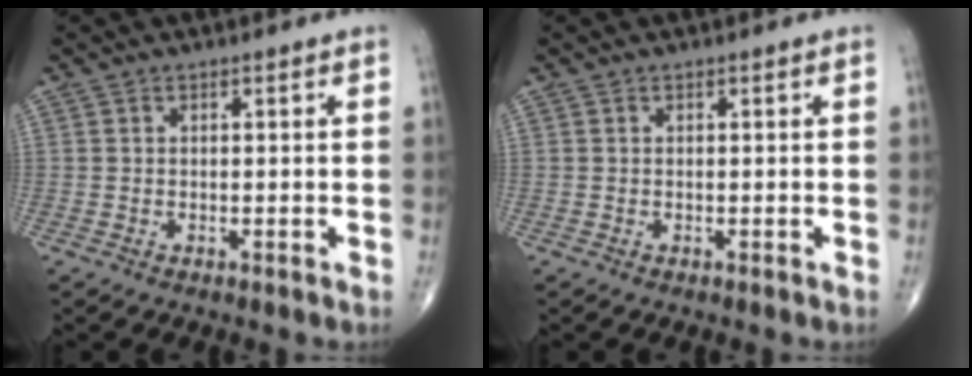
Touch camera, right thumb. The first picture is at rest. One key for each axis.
{"total": 0.0}